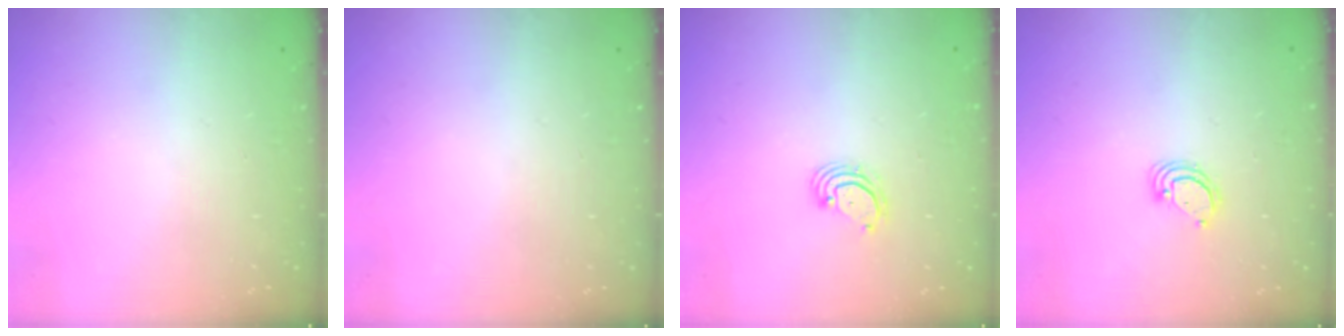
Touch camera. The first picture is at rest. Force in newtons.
{"total": 0.0}
{"total": 3.0, "press": 3.0, "slide": 0.2}
{"total": 4.0, "press": 4.0, "slide": 0.2}